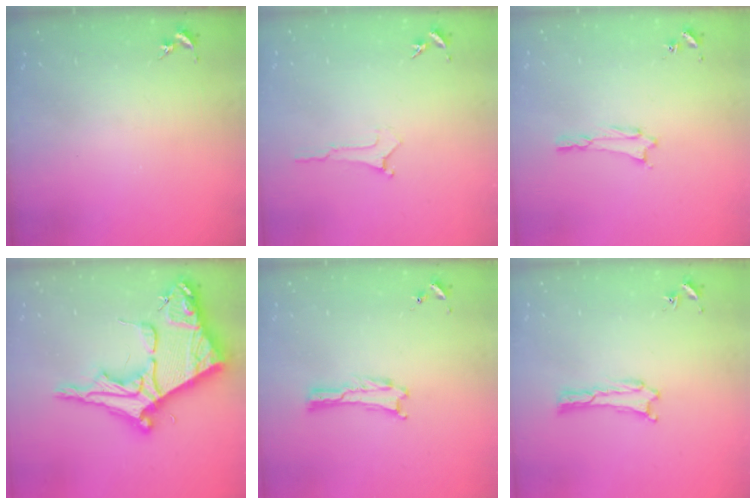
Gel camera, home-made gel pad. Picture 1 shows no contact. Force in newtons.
{"total": 0.0}
{"total": 0.7, "press": 0.7, "slide": 0.1}
{"total": 12.1, "press": 12.1, "slide": 1.3}
{"total": 0.0}
{"total": 0.0}